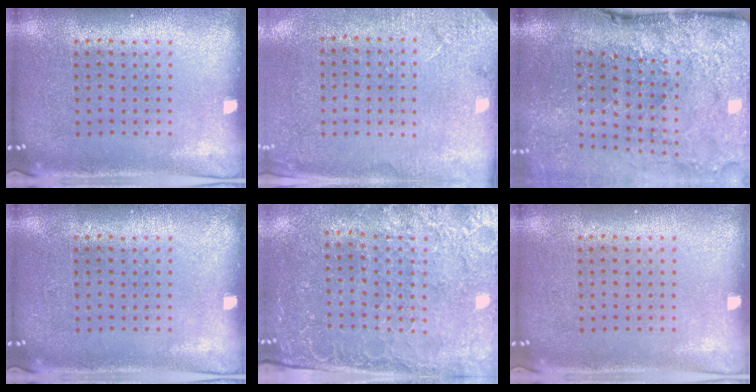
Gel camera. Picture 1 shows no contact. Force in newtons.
{"total": 2.6, "press": 2.3, "slide": 1.0}
{"total": 4.7, "press": 3.6, "slide": 2.9}
{"total": 0.0}
{"total": 2.9, "press": 2.8, "slide": 0.8}
{"total": 0.0}